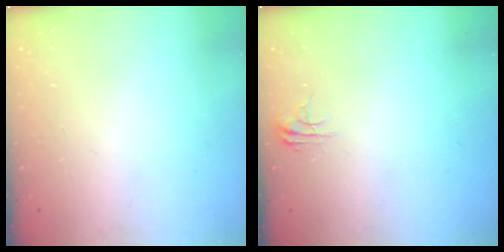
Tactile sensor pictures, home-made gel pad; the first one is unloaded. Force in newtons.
{"total": 3.6, "press": 3.5, "slide": 0.3}